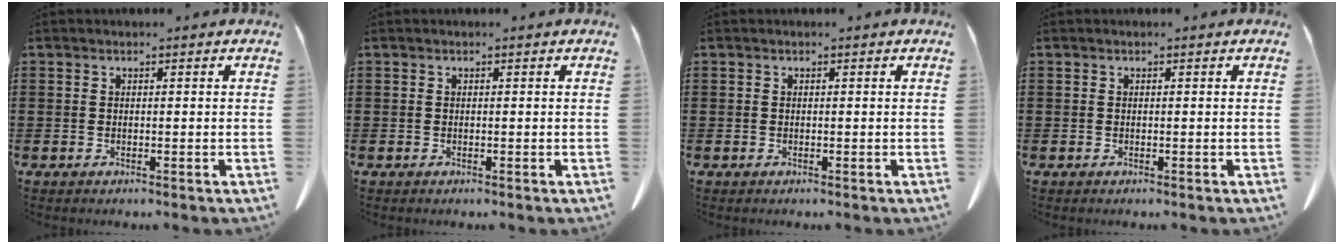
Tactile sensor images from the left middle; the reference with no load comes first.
{"total": 0.0}
{"total": 0.0}
{"total": 0.0}